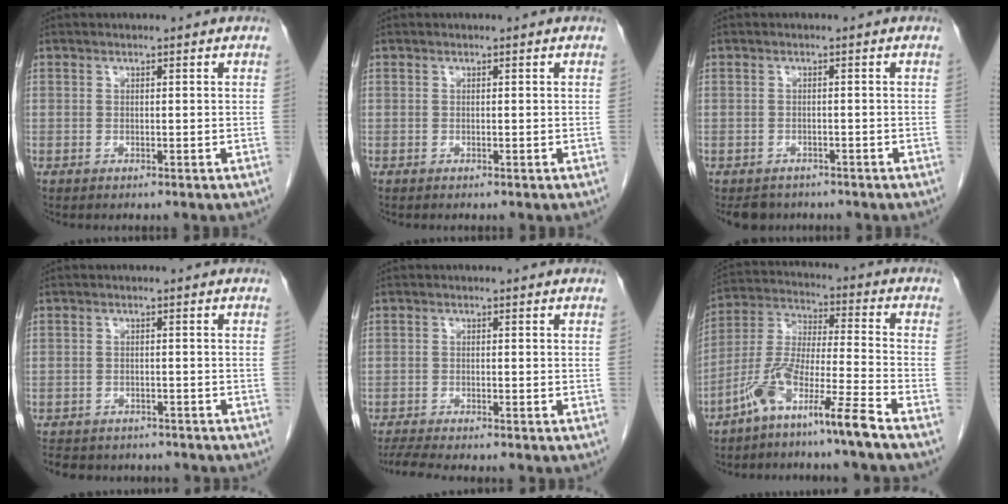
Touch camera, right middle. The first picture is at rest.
{"total": 0.0}
{"total": 4.1, "force": [-3.4, 2.2, 0.5], "torque": [-0.002, 0.000, -0.049]}
{"total": 10.5, "force": [-9.0, 4.2, 3.2], "torque": [-0.068, 0.001, -0.111]}
{"total": 5.1, "force": [-4.6, 0.1, 2.3], "torque": [-0.039, -0.015, -0.076]}
{"total": 11.2, "force": [-8.1, -1.3, 7.6], "torque": [-0.157, -0.010, -0.154]}